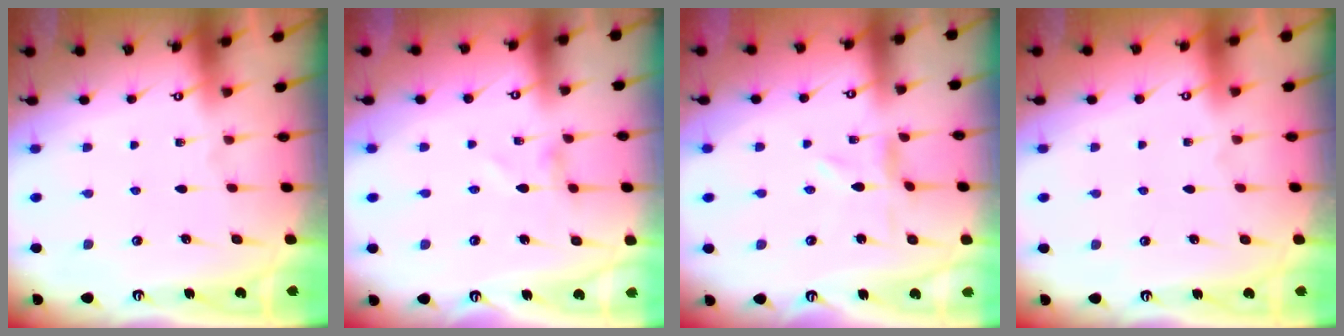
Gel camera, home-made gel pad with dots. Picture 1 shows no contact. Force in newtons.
{"total": 0.7, "press": 0.7, "slide": 0.1}
{"total": 0.5, "press": 0.5, "slide": 0.2}
{"total": 1.6, "press": 1.6, "slide": 0.2}